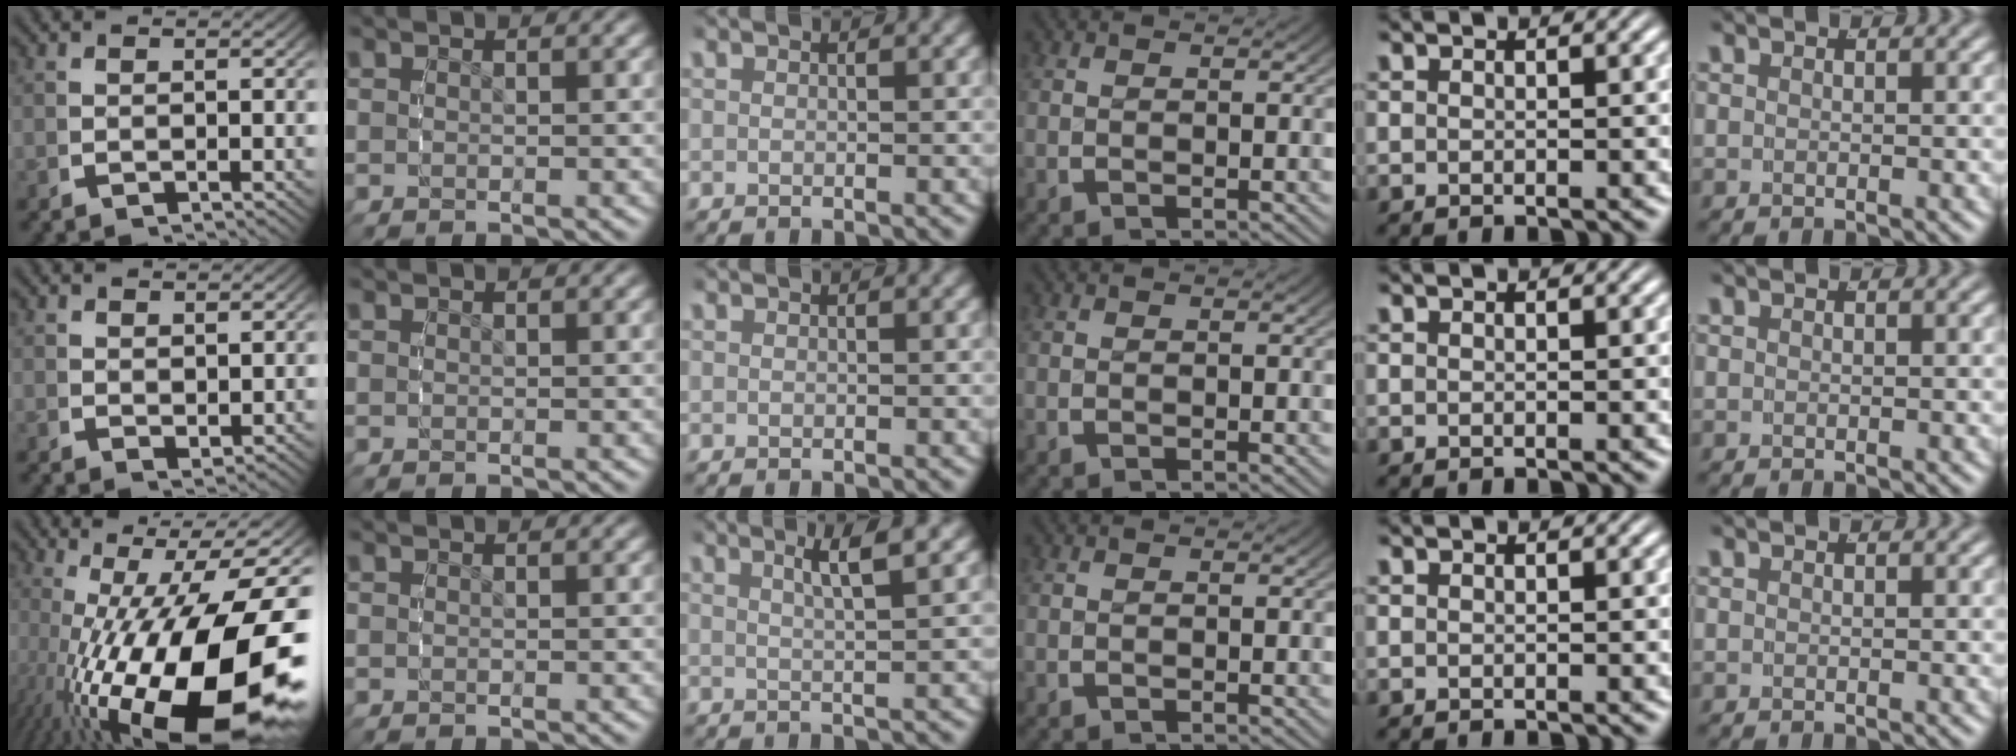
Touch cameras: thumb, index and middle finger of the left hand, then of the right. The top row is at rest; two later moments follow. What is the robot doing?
{"motion": "grasp_and_lifting", "object": "dispenser bottle"}